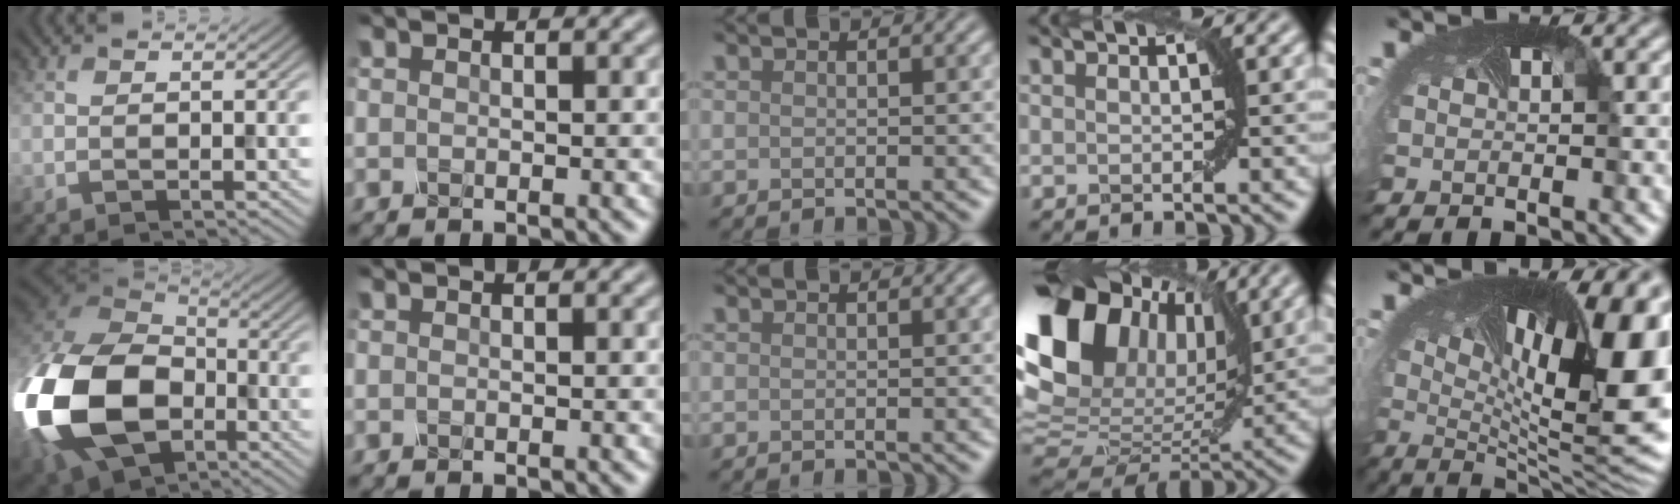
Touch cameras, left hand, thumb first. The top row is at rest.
{"thumb": {"total": 21.5, "force": [-6.1, 14.9, 14.2], "torque": [-0.369, -0.036, -0.123]}, "ring": {"total": 13.9, "force": [5.3, 9.5, 8.7], "torque": [-0.183, 0.025, 0.096]}, "little": {"total": 18.1, "force": [2.6, 7.1, 16.5], "torque": [-0.235, -0.016, 0.050]}}